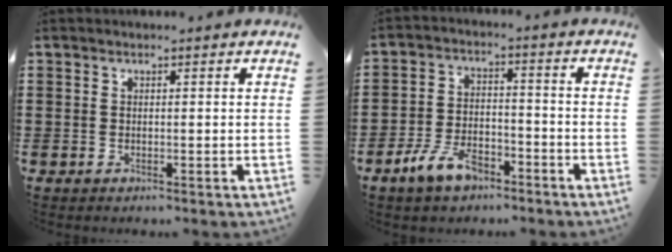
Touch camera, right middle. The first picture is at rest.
{"total": 6.8, "force": [-4.8, 2.9, 3.8], "torque": [-0.087, 0.009, -0.093]}